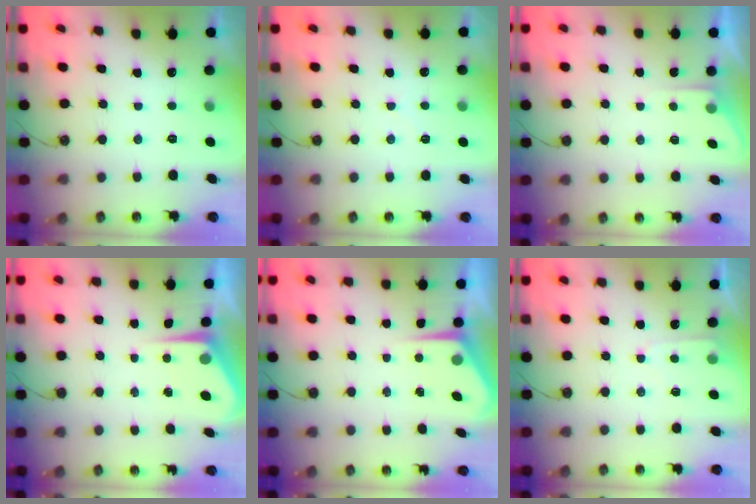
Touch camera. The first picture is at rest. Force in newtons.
{"total": 3.1, "press": 3.1, "slide": 0.5}
{"total": 4.3, "press": 4.3, "slide": 0.4}
{"total": 5.9, "press": 5.9, "slide": 0.5}
{"total": 5.2, "press": 5.2, "slide": 0.1}
{"total": 4.1, "press": 4.1, "slide": 0.6}